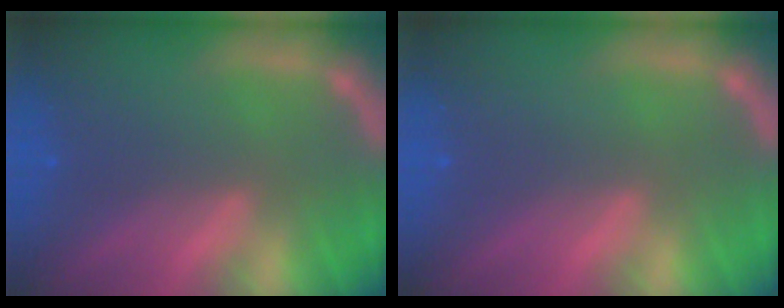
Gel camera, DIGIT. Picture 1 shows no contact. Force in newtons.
{"total": 0.0}